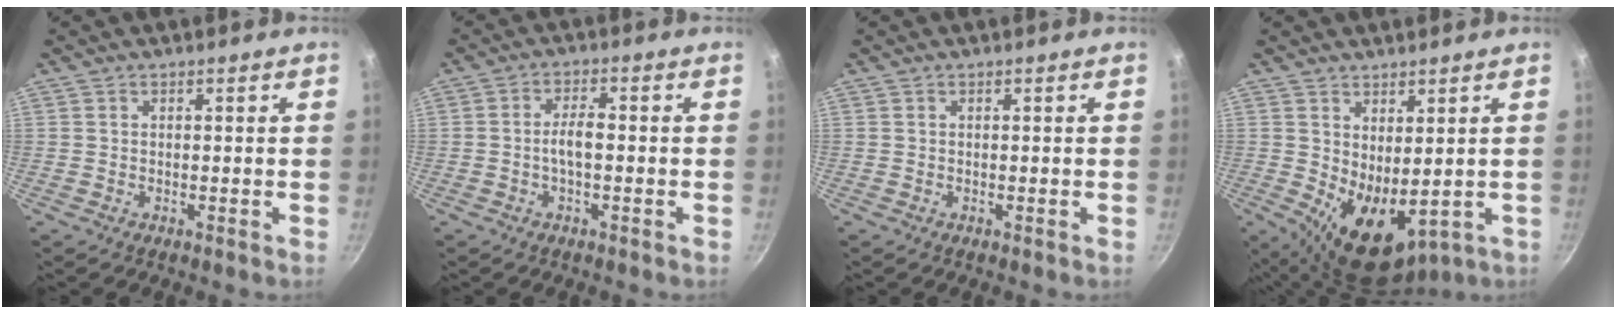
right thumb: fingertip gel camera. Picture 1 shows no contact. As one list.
[{"total": 3.8, "force": [-0.8, 1.4, 3.4], "torque": [-0.065, 0.018, -0.017]}, {"total": 0.0}, {"total": 9.4, "force": [0.6, 5.2, 7.9], "torque": [-0.096, -0.027, 0.031]}]